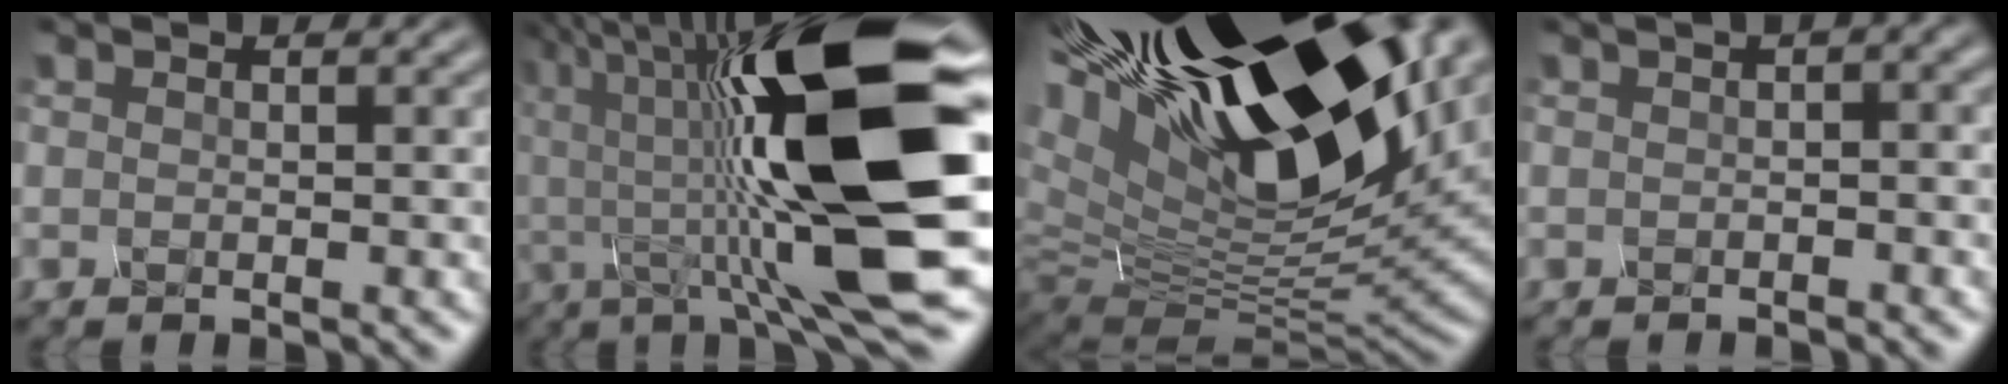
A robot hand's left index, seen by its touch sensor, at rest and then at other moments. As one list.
[{"total": 15.6, "force": [0.2, 3.2, 15.3], "torque": [-0.289, 0.027, 0.011]}, {"total": 19.0, "force": [10.4, 7.5, 14.0], "torque": [-0.247, 0.023, 0.194]}, {"total": 5.1, "force": [-0.2, 2.0, 4.7], "torque": [-0.037, 0.016, -0.009]}]